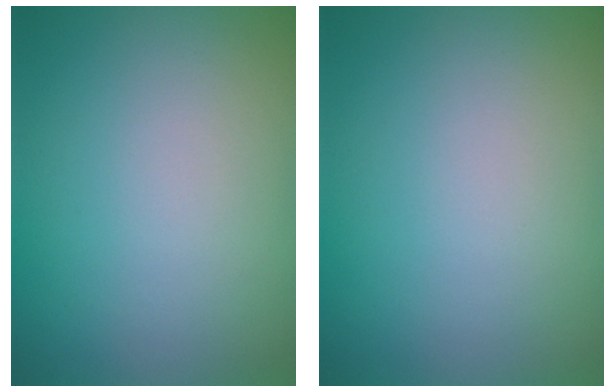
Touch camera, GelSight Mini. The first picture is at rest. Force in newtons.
{"total": 0.0}